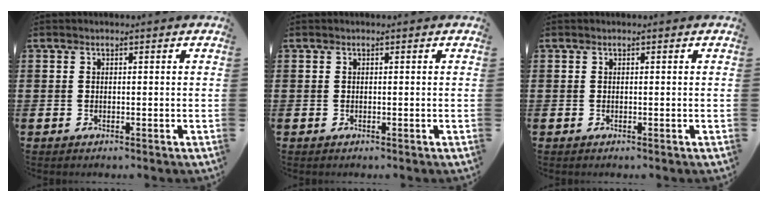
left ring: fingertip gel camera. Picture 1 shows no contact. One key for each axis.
{"total": 0.0}
{"total": 0.0}